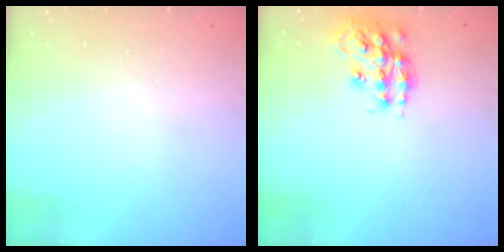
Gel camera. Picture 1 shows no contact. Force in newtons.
{"total": 15.6, "press": 15.6, "slide": 0.9}